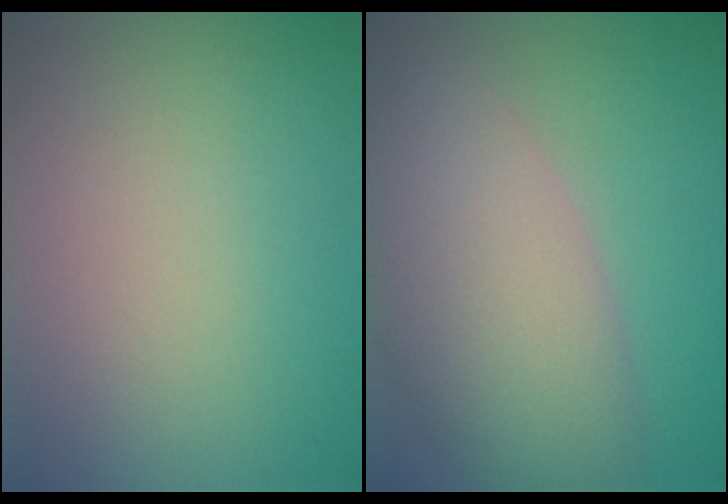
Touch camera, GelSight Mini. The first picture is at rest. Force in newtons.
{"total": 9.2, "press": 9.2, "slide": 0.6}